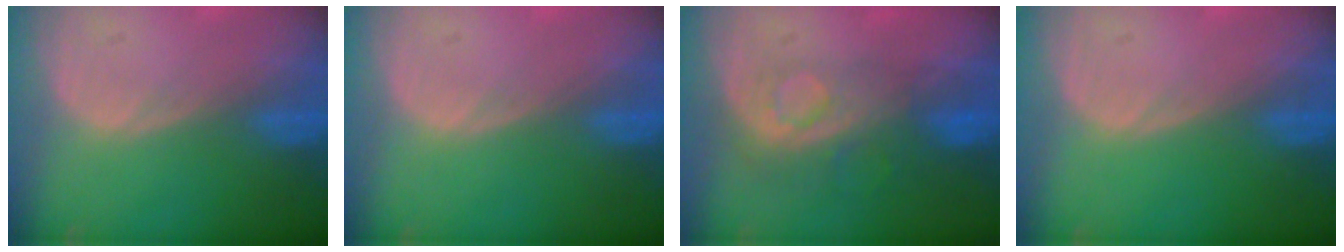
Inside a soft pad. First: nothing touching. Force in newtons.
{"total": 0.0}
{"total": 8.4, "press": 7.1, "slide": 4.4}
{"total": 0.0}